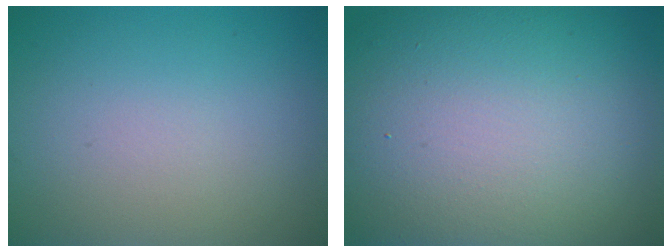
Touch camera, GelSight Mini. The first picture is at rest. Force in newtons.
{"total": 18.3, "press": 18.3, "slide": 1.0}